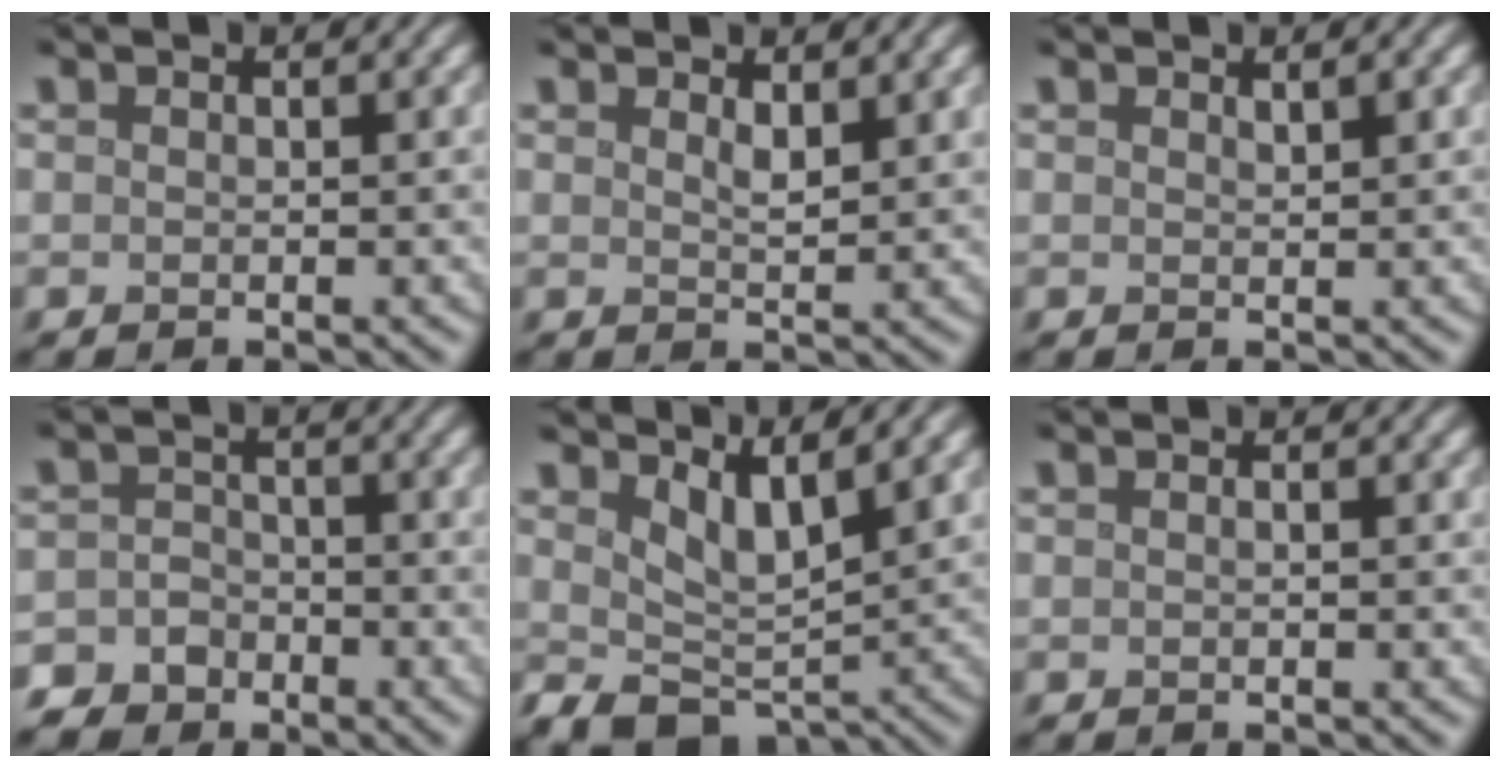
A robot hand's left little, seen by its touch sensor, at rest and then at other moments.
{"total": 1.3, "force": [0.9, 0.3, 0.8], "torque": [-0.017, -0.005, 0.019]}
{"total": 0.6, "force": [0.4, 0.2, 0.5], "torque": [-0.009, -0.002, 0.010]}
{"total": 6.1, "force": [-4.2, 4.4, 0.4], "torque": [0.016, -0.011, -0.081]}
{"total": 2.8, "force": [1.1, 1.3, 2.2], "torque": [-0.046, -0.015, 0.027]}
{"total": 0.0}